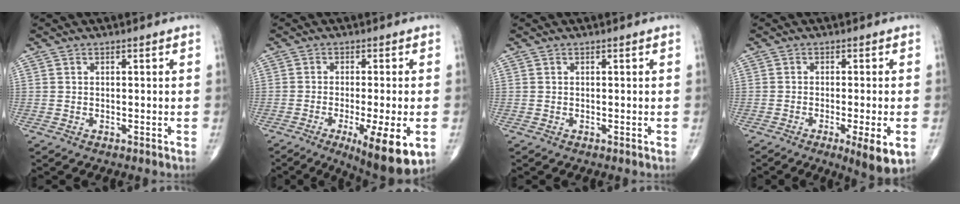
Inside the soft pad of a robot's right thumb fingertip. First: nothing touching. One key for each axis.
{"total": 12.7, "fx": -4.6, "fy": 2.8, "fz": 11.5, "tx": -0.161, "ty": -0.015, "tz": -0.061}
{"total": 0.0}
{"total": 7.4, "fx": -2.6, "fy": 1.2, "fz": 6.8, "tx": -0.099, "ty": -0.013, "tz": -0.038}